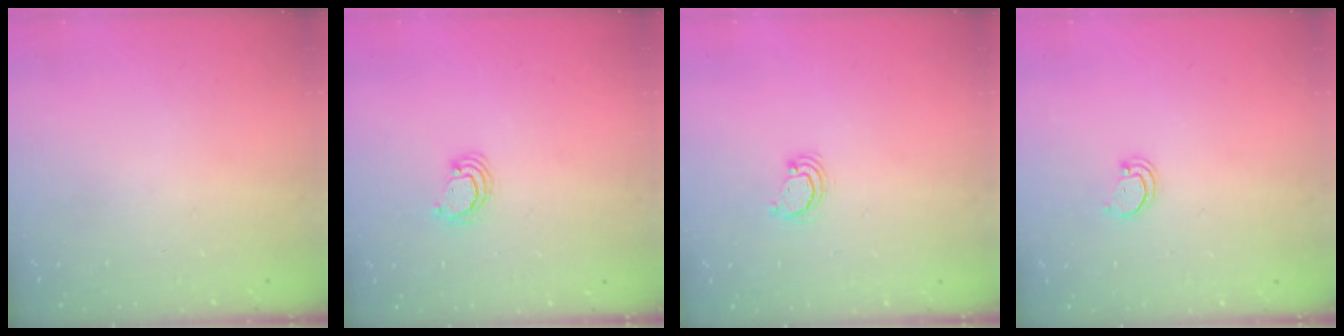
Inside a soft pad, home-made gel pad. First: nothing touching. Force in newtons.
{"total": 2.6, "press": 2.5, "slide": 0.2}
{"total": 3.0, "press": 3.0, "slide": 0.2}
{"total": 1.5, "press": 1.5, "slide": 0.1}